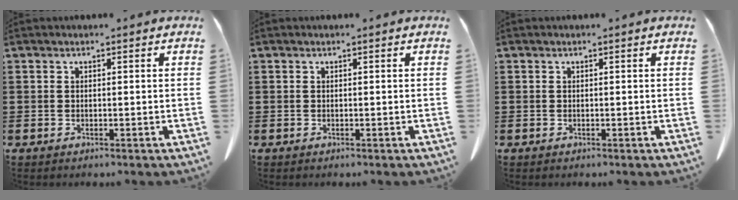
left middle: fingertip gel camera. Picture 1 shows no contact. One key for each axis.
{"total": 0.0}
{"total": 0.0}